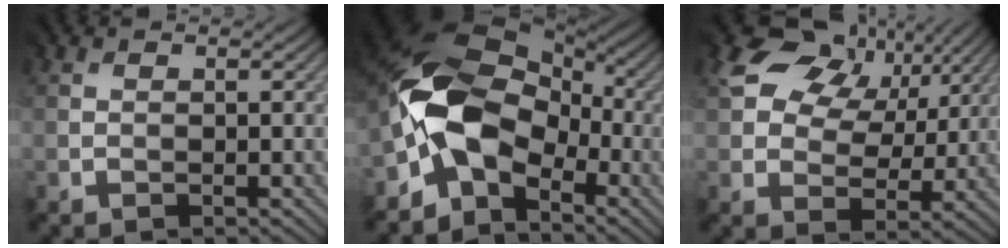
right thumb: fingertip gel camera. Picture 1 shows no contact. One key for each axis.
{"total": 9.5, "fx": -3.6, "fy": 6.3, "fz": 6.1, "tx": -0.126, "ty": 0.006, "tz": -0.081}
{"total": 12.7, "fx": 6.3, "fy": 8.3, "fz": 7.2, "tx": -0.175, "ty": 0.029, "tz": 0.111}